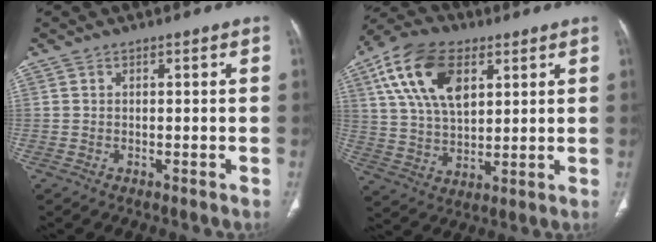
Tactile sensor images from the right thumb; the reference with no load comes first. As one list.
[{"total": 16.3, "force": [6.6, 9.2, 11.7], "torque": [-0.200, -0.007, 0.121]}]